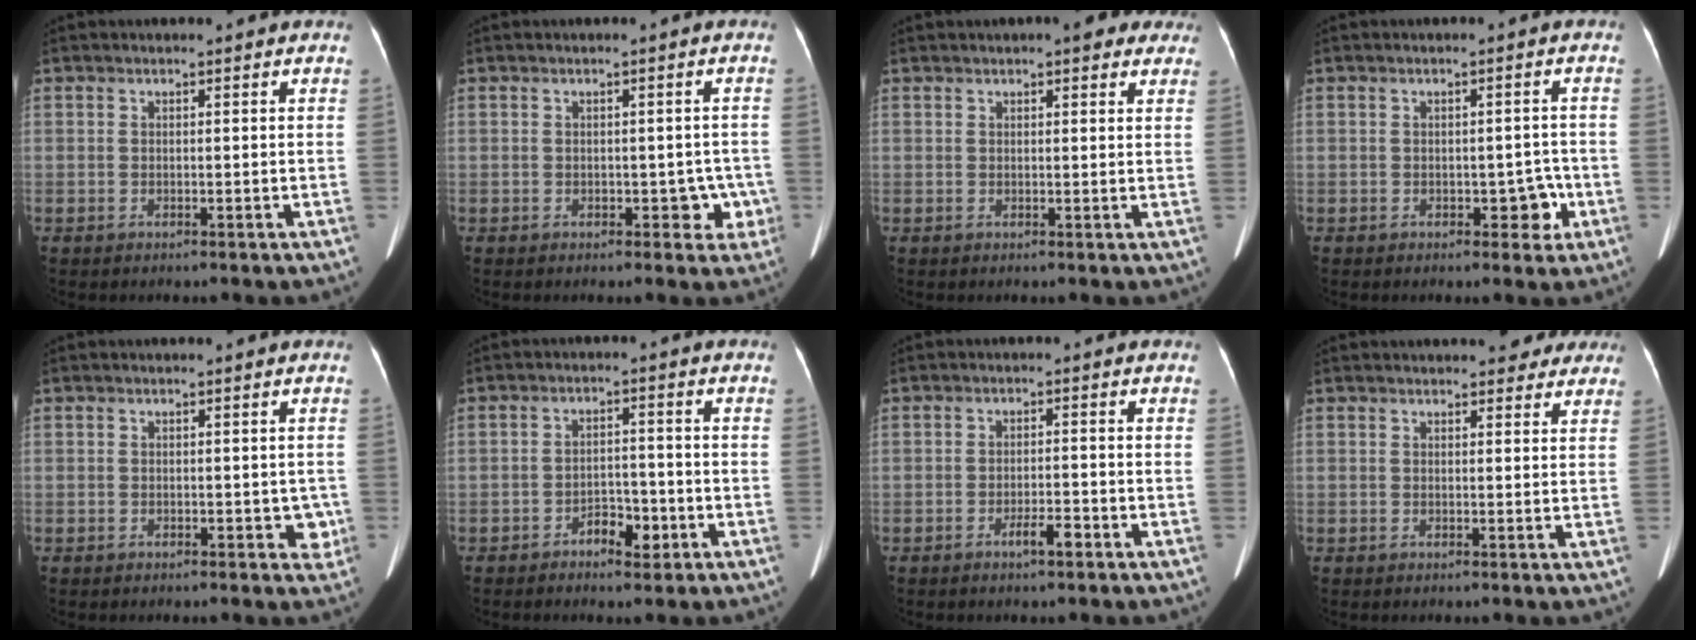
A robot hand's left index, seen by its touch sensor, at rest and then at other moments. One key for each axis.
{"total": 3.4, "fx": -1.0, "fy": 2.5, "fz": 2.1, "tx": -0.011, "ty": 0.018, "tz": -0.006}
{"total": 4.6, "fx": 3.4, "fy": 1.4, "fz": 2.7, "tx": -0.024, "ty": 0.016, "tz": 0.036}
{"total": 3.4, "fx": -1.3, "fy": 2.0, "fz": 2.4, "tx": -0.020, "ty": 0.013, "tz": -0.013}
{"total": 2.1, "fx": -0.5, "fy": 1.5, "fz": 1.4, "tx": -0.002, "ty": 0.008, "tz": -0.005}
{"total": 4.2, "fx": -2.4, "fy": 2.0, "fz": 2.7, "tx": -0.041, "ty": 0.010, "tz": -0.036}
{"total": 2.9, "fx": -1.8, "fy": 0.5, "fz": 2.2, "tx": -0.037, "ty": 0.001, "tz": -0.030}
{"total": 8.1, "fx": 7.1, "fy": 2.6, "fz": 3.0, "tx": -0.025, "ty": 0.015, "tz": 0.080}